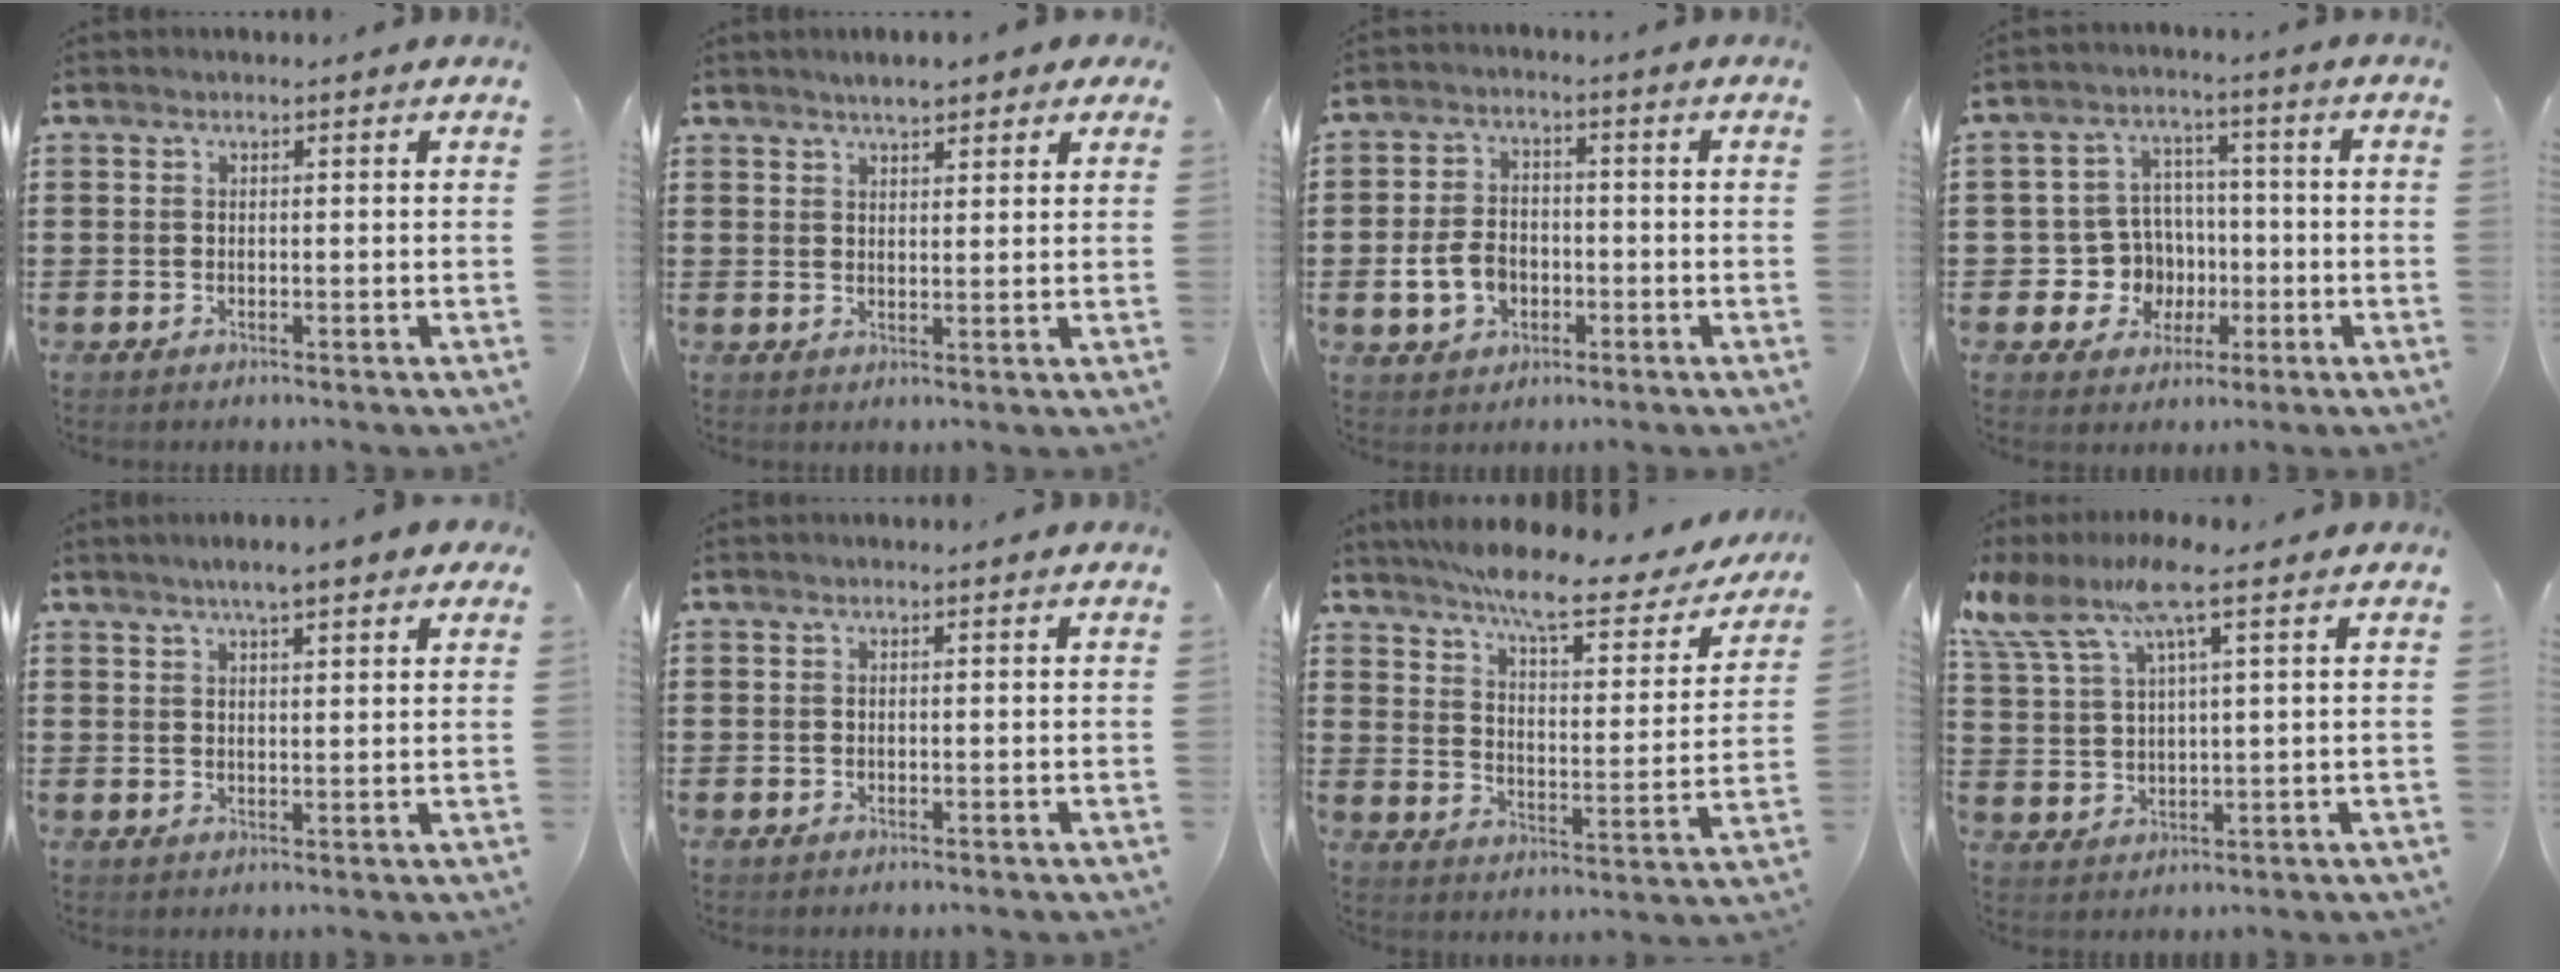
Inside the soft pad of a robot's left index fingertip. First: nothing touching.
{"total": 3.3, "force": [2.8, 0.7, 1.4], "torque": [-0.035, 0.003, 0.051]}
{"total": 5.8, "force": [-1.7, 4.2, 3.7], "torque": [-0.090, 0.003, -0.037]}
{"total": 7.5, "force": [-1.0, 7.1, 2.1], "torque": [-0.065, 0.011, -0.011]}
{"total": 4.0, "force": [3.0, 0.5, 2.6], "torque": [-0.051, 0.004, 0.050]}
{"total": 0.0}
{"total": 9.6, "force": [8.2, 0.5, 4.9], "torque": [-0.109, -0.056, 0.137]}
{"total": 9.3, "force": [6.3, 2.0, 6.5], "torque": [-0.144, -0.013, 0.114]}